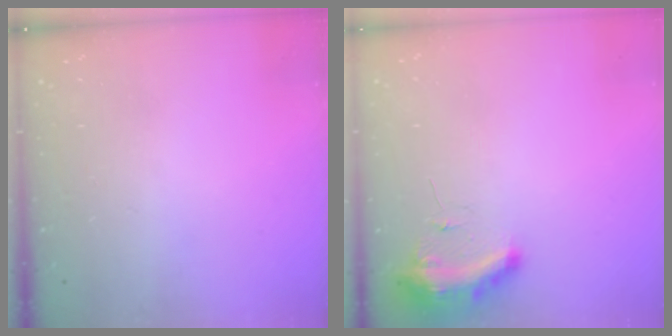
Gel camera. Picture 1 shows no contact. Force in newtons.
{"total": 9.4, "press": 9.3, "slide": 1.3}